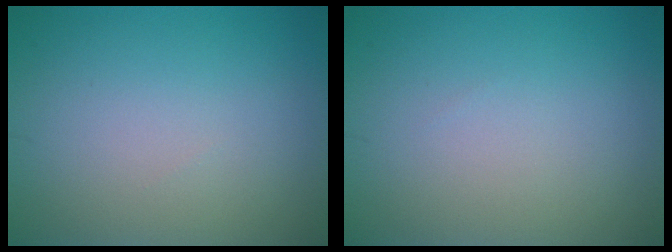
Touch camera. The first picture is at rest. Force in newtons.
{"total": 0.0}